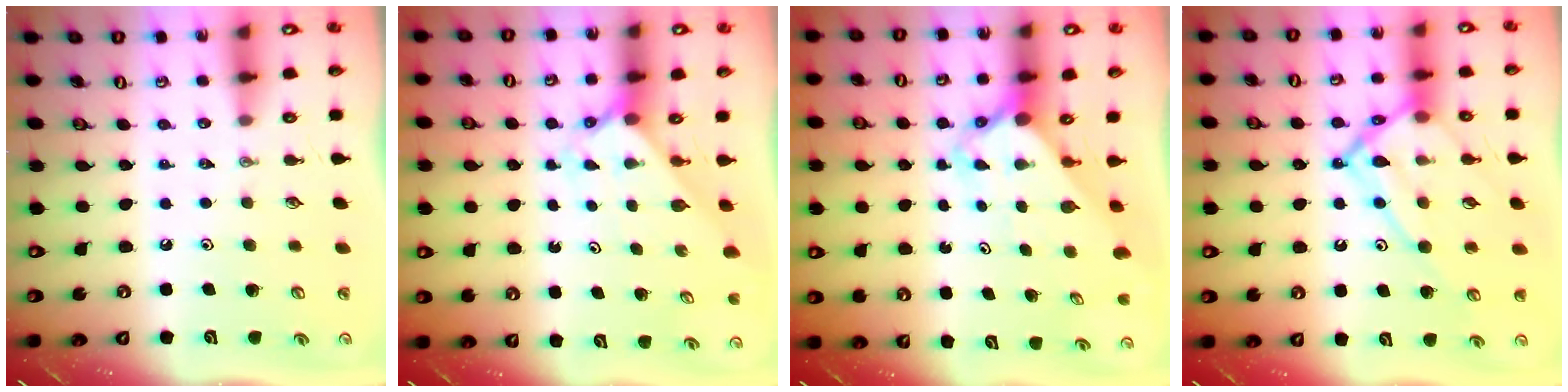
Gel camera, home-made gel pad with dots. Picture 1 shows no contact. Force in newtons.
{"total": 2.1, "press": 2.1, "slide": 0.2}
{"total": 2.8, "press": 2.8, "slide": 0.1}
{"total": 15.4, "press": 15.3, "slide": 1.6}